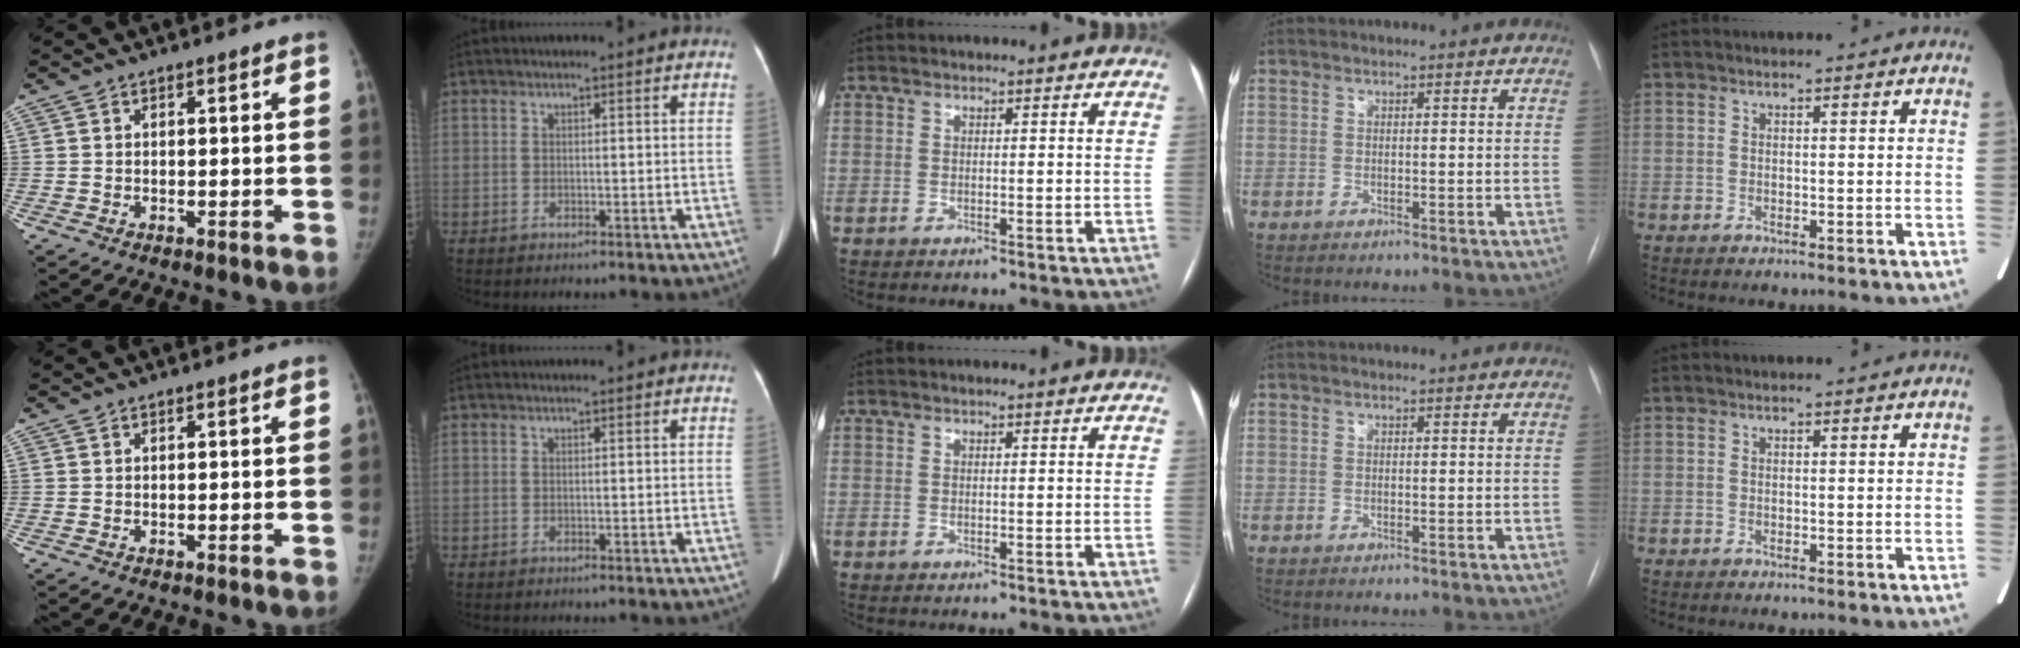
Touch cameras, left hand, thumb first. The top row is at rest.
{}